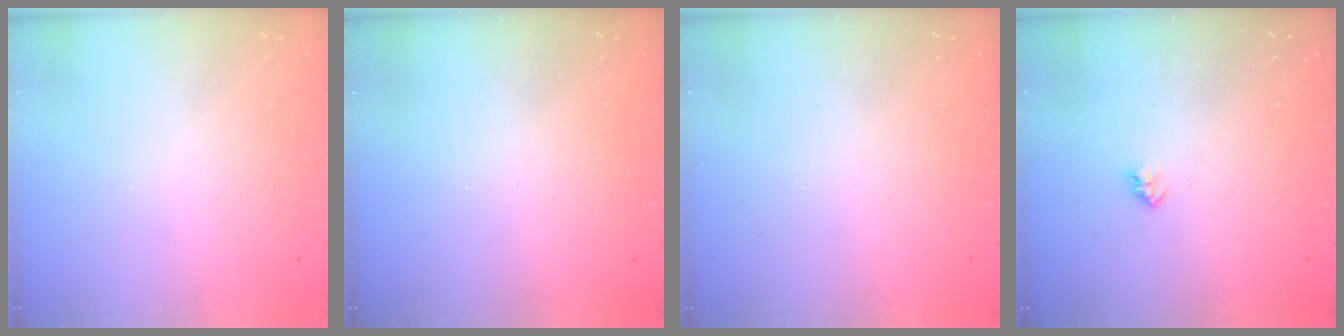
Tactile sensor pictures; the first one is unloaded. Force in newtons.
{"total": 0.0}
{"total": 0.0}
{"total": 2.7, "press": 2.7, "slide": 0.4}